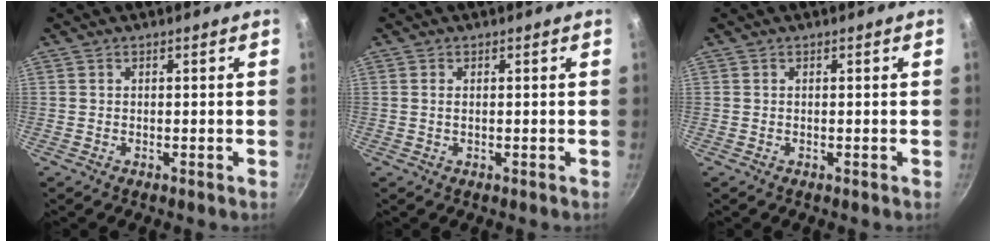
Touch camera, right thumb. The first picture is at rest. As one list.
[{"total": 0.7, "force": [0.1, 0.4, 0.6], "torque": [-0.015, 0.002, 0.004]}, {"total": 0.0}]